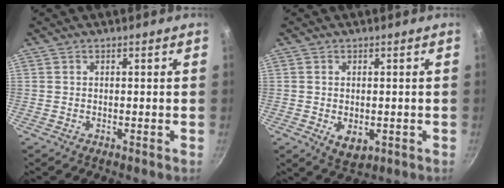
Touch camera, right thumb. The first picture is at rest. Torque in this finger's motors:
{"motor_torque": [-0.29, 0.27, 0.21, 0.33, 0.03]}